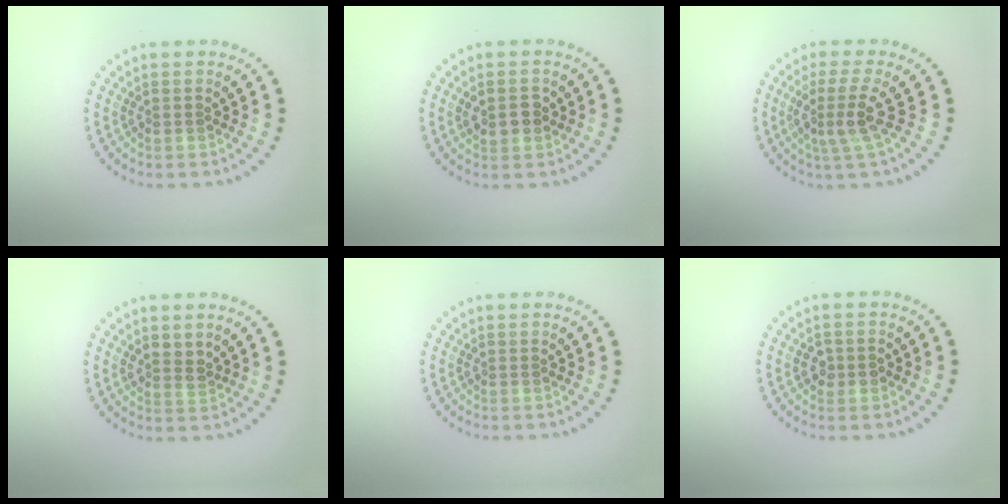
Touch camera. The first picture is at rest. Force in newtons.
{"total": 2.1, "press": 2.0, "slide": 0.7}
{"total": 3.1, "press": 2.3, "slide": 2.1}
{"total": 1.4, "press": 1.2, "slide": 0.7}
{"total": 0.0}
{"total": 1.5, "press": 1.5, "slide": 0.2}